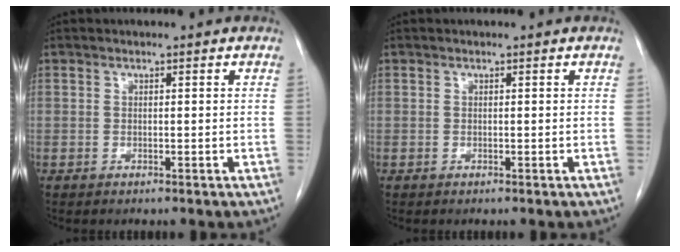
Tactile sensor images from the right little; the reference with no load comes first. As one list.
[{"total": 0.0}]